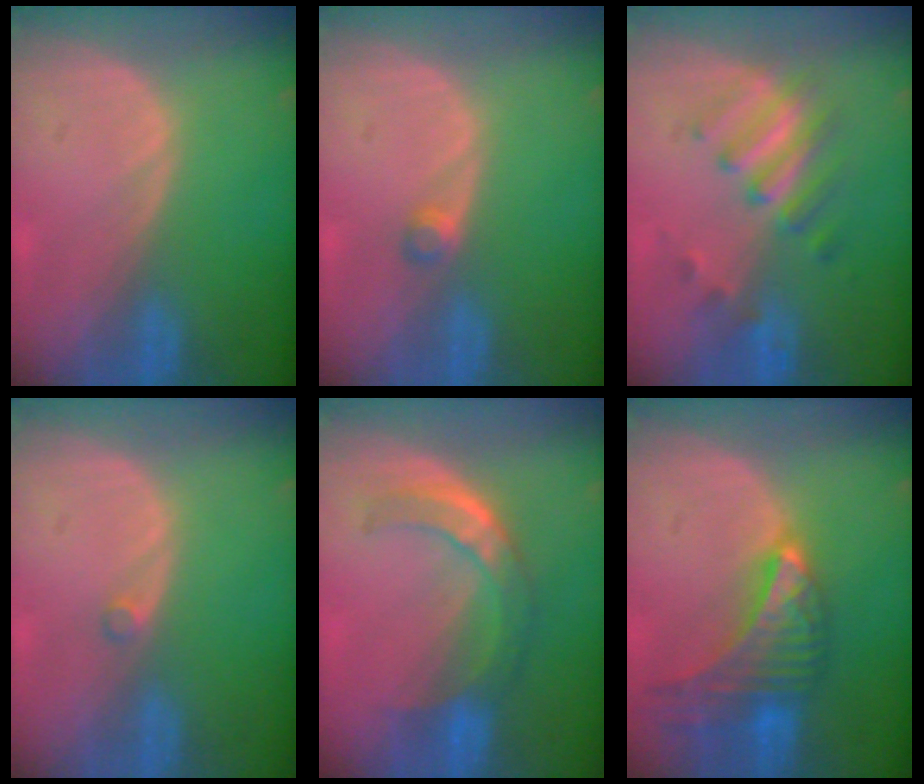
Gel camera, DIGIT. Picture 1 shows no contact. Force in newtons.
{"total": 1.6, "press": 1.4, "slide": 0.8}
{"total": 5.8, "press": 5.7, "slide": 0.9}
{"total": 0.7, "press": 0.7, "slide": 0.1}
{"total": 7.7, "press": 6.5, "slide": 4.2}
{"total": 9.5, "press": 8.4, "slide": 4.3}